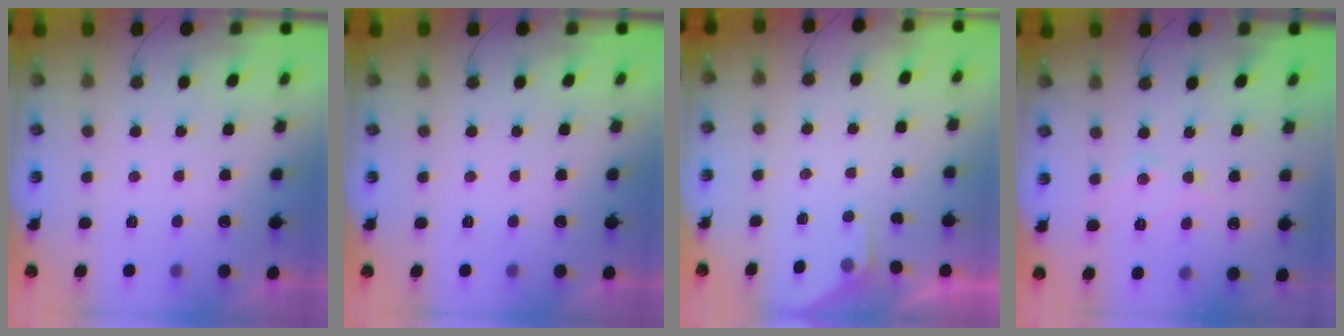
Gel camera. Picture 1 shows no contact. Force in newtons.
{"total": 0.0}
{"total": 1.4, "press": 1.3, "slide": 0.2}
{"total": 7.7, "press": 7.7, "slide": 0.4}